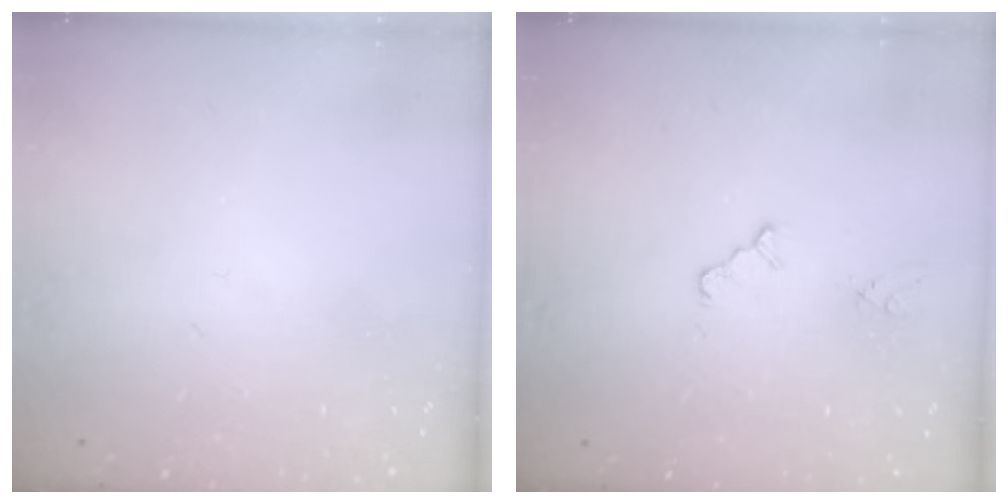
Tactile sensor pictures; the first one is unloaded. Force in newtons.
{"total": 2.0, "press": 1.9, "slide": 0.4}